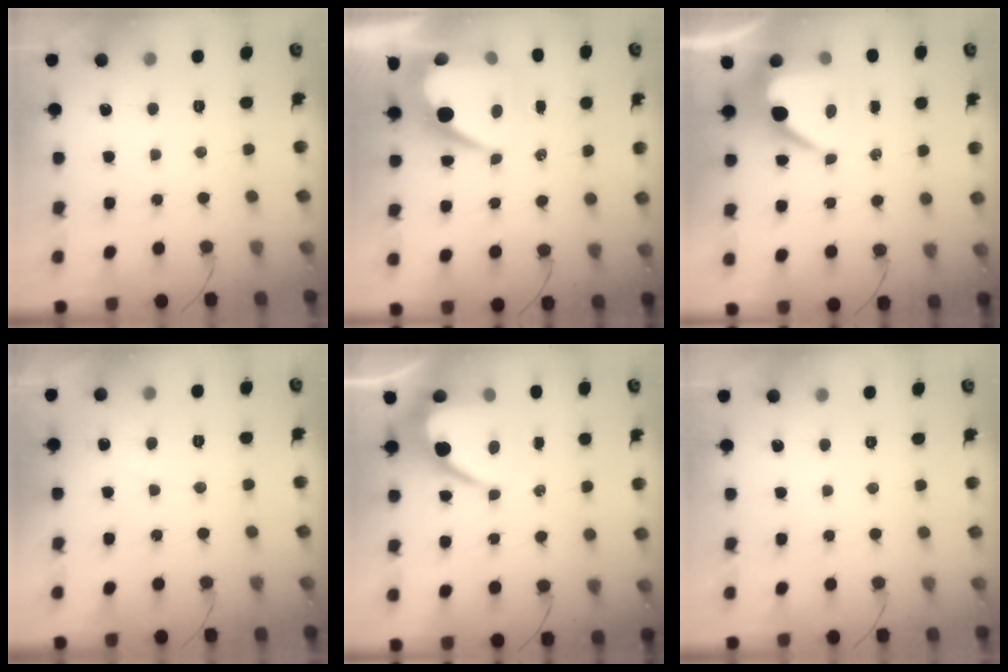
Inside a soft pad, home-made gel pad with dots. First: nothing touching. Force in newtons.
{"total": 11.6, "press": 11.6, "slide": 0.7}
{"total": 7.7, "press": 7.6, "slide": 0.5}
{"total": 2.5, "press": 2.5, "slide": 0.2}
{"total": 8.4, "press": 8.4, "slide": 0.7}
{"total": 0.0}